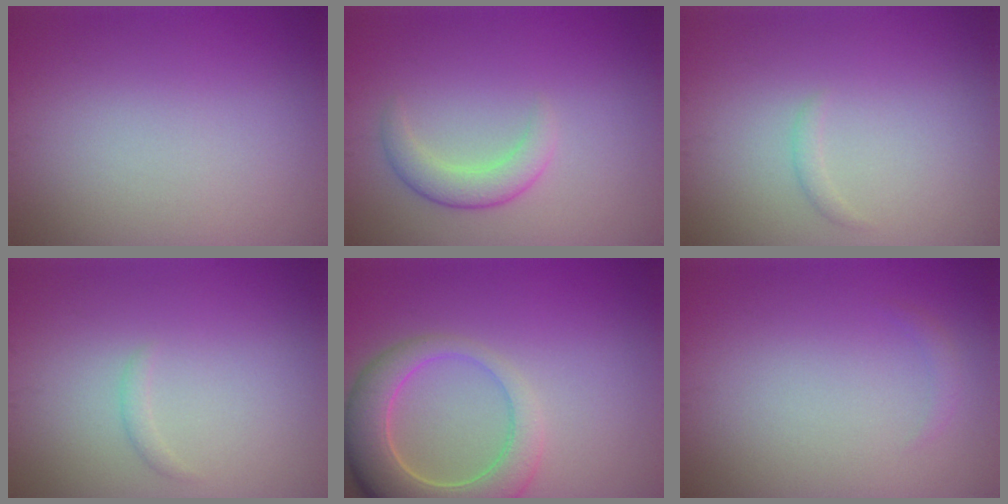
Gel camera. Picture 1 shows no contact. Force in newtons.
{"total": 2.4, "press": 2.4, "slide": 0.2}
{"total": 0.7, "press": 0.7, "slide": 0.0}
{"total": 0.7, "press": 0.7, "slide": 0.0}
{"total": 6.8, "press": 6.7, "slide": 0.9}
{"total": 0.7, "press": 0.7, "slide": 0.1}